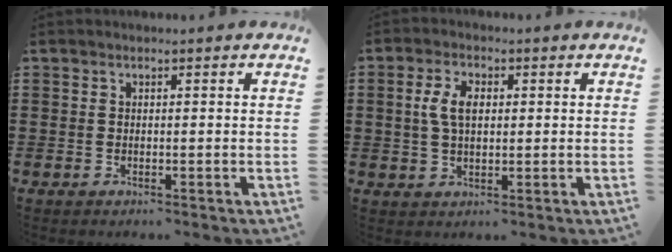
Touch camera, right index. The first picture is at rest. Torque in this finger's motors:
{"motor_torque": [0.40, -0.16, 0.28, 0.13]}